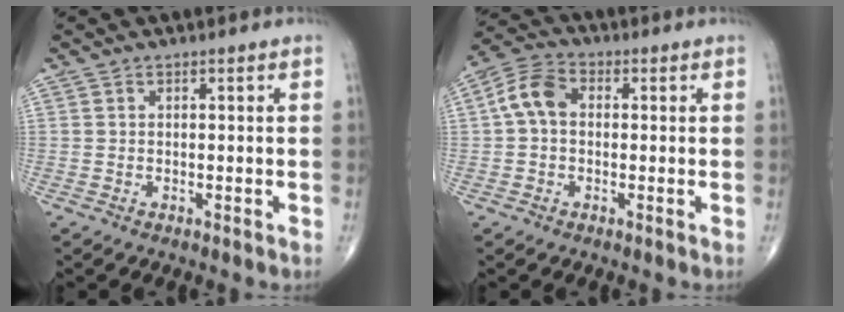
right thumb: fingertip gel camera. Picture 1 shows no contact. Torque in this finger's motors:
{"motor_torque": [-0.19, 0.38, -0.22, -0.27, 0.23]}